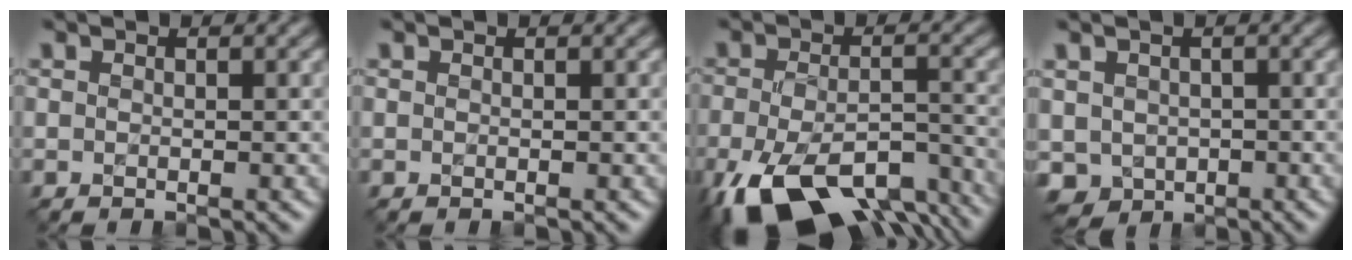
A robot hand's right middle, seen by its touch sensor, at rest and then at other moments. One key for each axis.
{"total": 0.0}
{"total": 13.6, "fx": -8.8, "fy": 6.0, "fz": 8.6, "tx": -0.190, "ty": -0.033, "tz": -0.128}
{"total": 3.1, "fx": -0.6, "fy": 2.8, "fz": 1.1, "tx": -0.027, "ty": -0.006, "tz": -0.013}